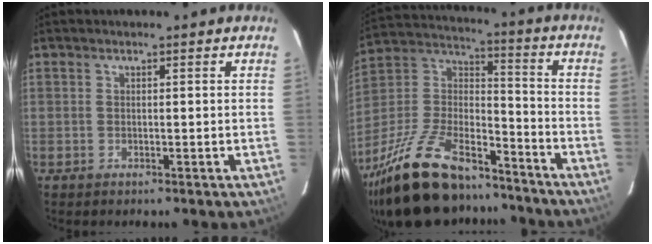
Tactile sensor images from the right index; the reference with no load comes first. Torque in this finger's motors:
{"motor_torque": [1.07, -1.07, 0.96, 0.21]}